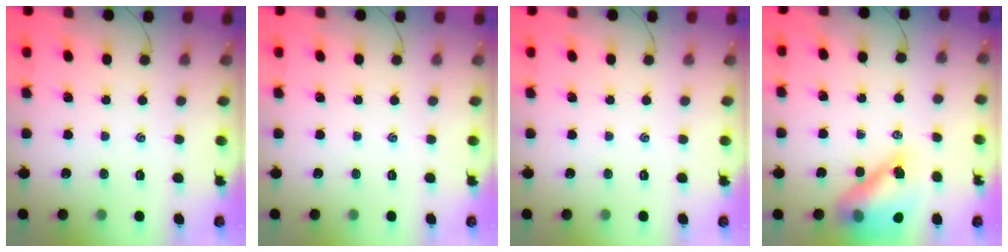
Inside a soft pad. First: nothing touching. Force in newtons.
{"total": 0.0}
{"total": 0.0}
{"total": 14.3, "press": 13.6, "slide": 4.2}